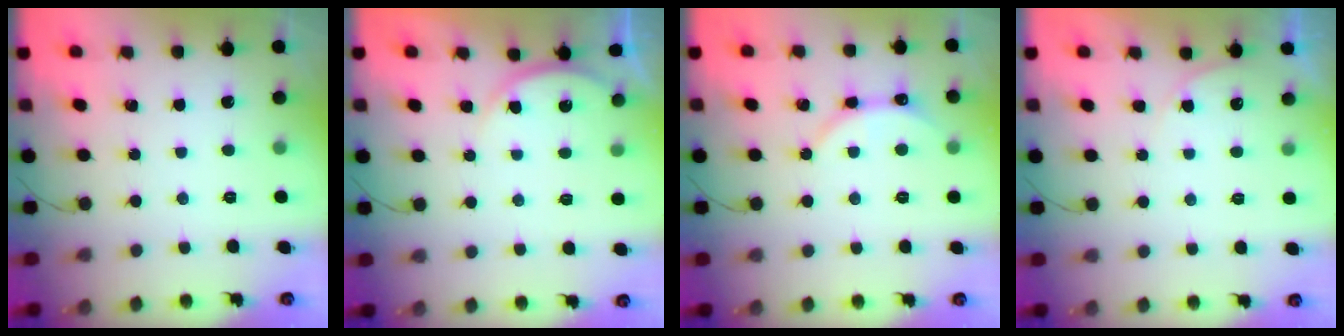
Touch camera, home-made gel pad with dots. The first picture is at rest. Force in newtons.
{"total": 4.2, "press": 4.2, "slide": 0.6}
{"total": 3.6, "press": 3.6, "slide": 0.4}
{"total": 3.8, "press": 3.8, "slide": 0.3}